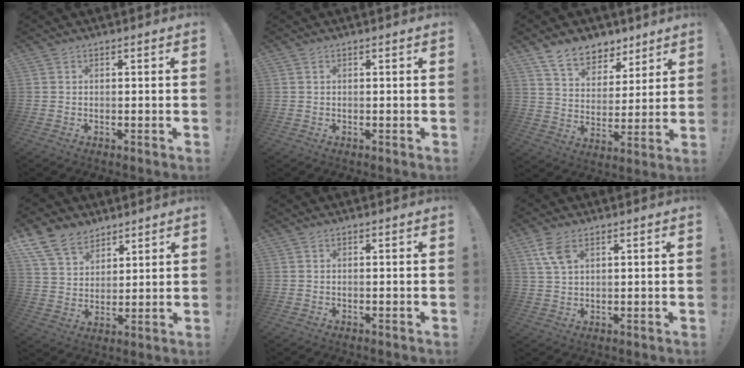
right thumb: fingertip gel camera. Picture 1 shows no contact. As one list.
[{"total": 0.0}, {"total": 11.3, "force": [8.8, 6.3, 3.3], "torque": [-0.061, -0.061, 0.168]}, {"total": 12.0, "force": [8.7, 7.5, 3.5], "torque": [-0.074, -0.054, 0.173]}, {"total": 0.0}, {"total": 6.3, "force": [3.3, 3.2, 4.4], "torque": [-0.075, -0.011, 0.063]}]